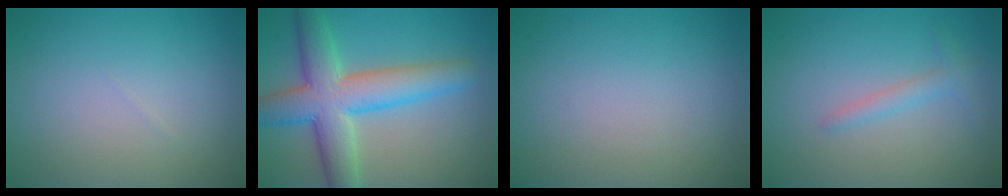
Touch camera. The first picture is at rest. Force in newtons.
{"total": 8.3, "press": 8.3, "slide": 0.2}
{"total": 0.0}
{"total": 1.4, "press": 1.4, "slide": 0.1}